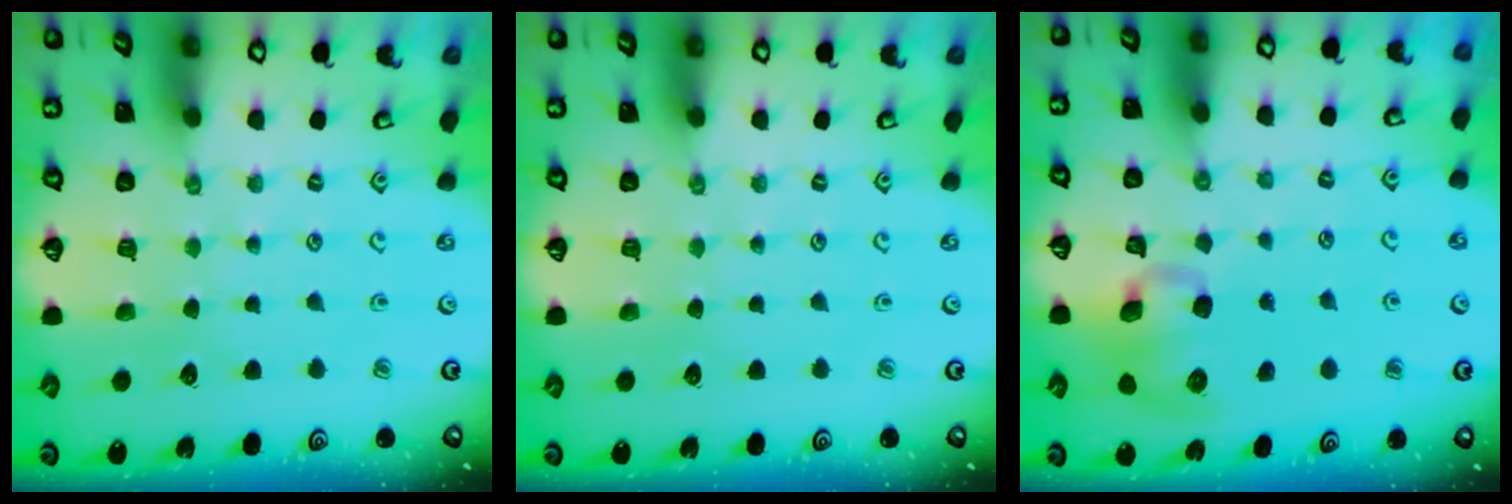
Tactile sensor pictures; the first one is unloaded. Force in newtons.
{"total": 0.0}
{"total": 10.6, "press": 10.5, "slide": 1.5}